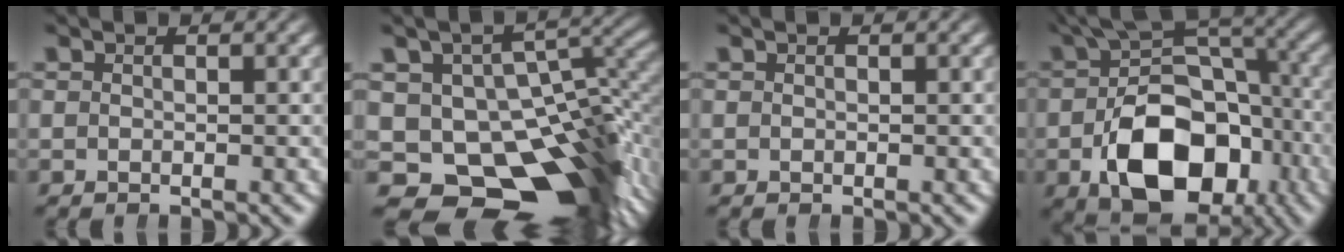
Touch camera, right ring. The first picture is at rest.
{"total": 23.0, "force": [-8.7, 16.6, 13.3], "torque": [-0.226, -0.095, -0.104]}
{"total": 0.0}
{"total": 13.6, "force": [-3.3, 8.3, 10.2], "torque": [-0.163, -0.029, -0.038]}